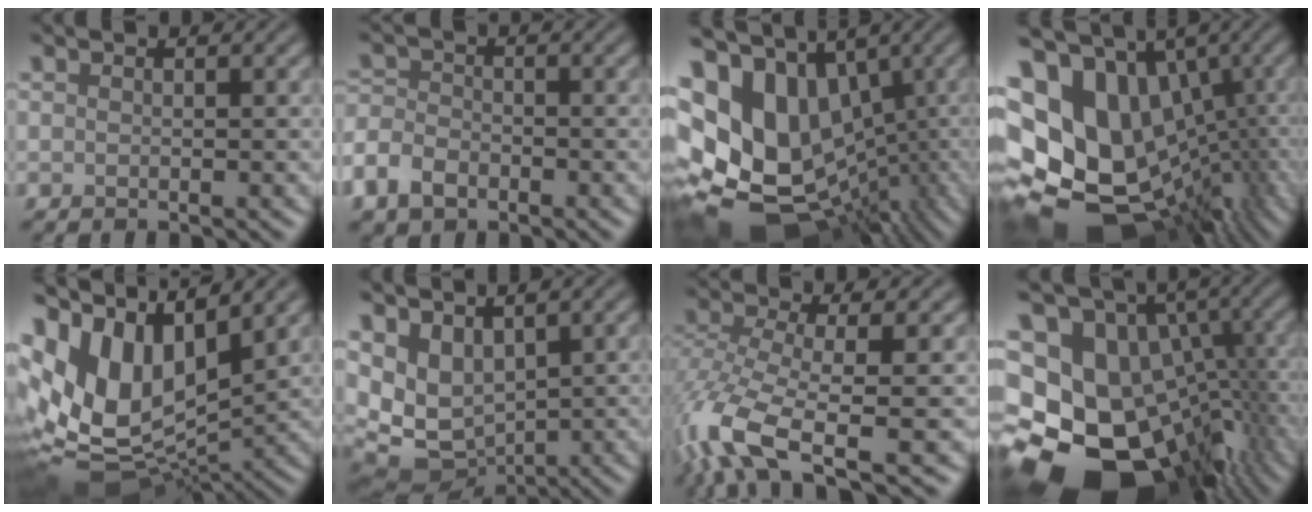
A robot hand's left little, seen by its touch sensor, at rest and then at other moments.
{"total": 4.1, "force": [-2.4, 2.7, 2.0], "torque": [-0.046, -0.002, -0.059]}
{"total": 17.2, "force": [0.7, 12.9, 11.4], "torque": [-0.191, -0.003, 0.057]}
{"total": 19.4, "force": [-1.8, 15.1, 12.0], "torque": [-0.207, 0.003, 0.001]}
{"total": 14.5, "force": [4.5, 8.4, 10.9], "torque": [-0.221, 0.008, 0.090]}
{"total": 6.8, "force": [1.5, 4.8, 4.6], "torque": [-0.097, -0.017, 0.046]}
{"total": 9.2, "force": [-4.4, 3.2, 7.4], "torque": [-0.163, -0.008, -0.093]}
{"total": 21.6, "force": [-6.9, 16.4, 12.1], "torque": [-0.193, -0.005, -0.109]}